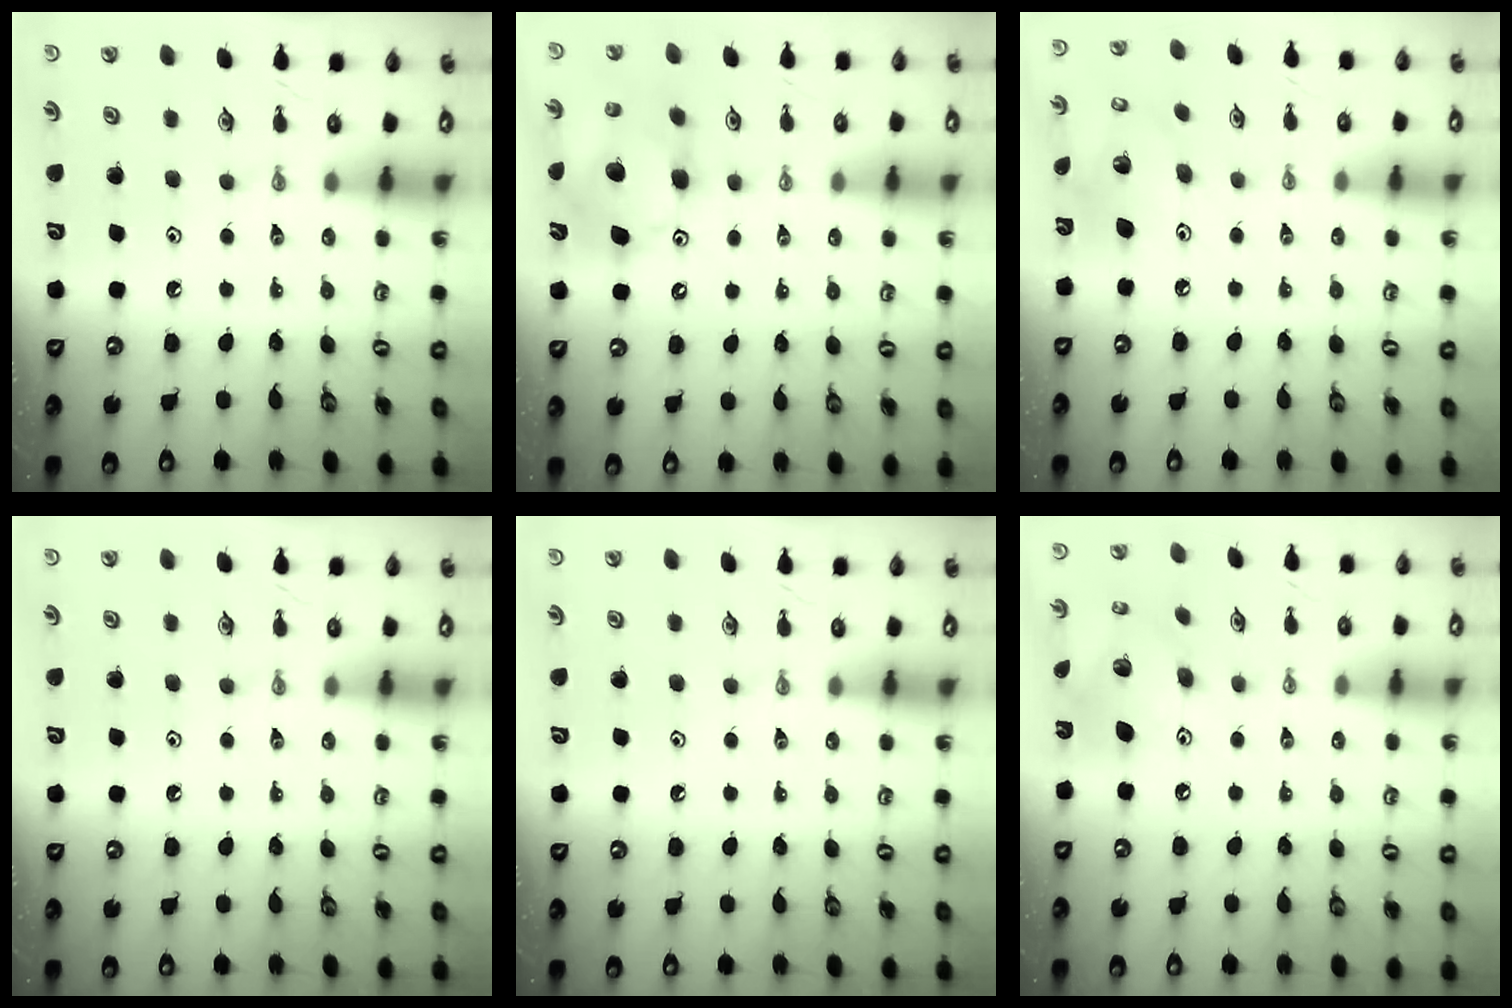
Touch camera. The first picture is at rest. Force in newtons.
{"total": 11.9, "press": 11.8, "slide": 1.4}
{"total": 11.6, "press": 11.3, "slide": 2.5}
{"total": 0.0}
{"total": 0.0}
{"total": 13.4, "press": 13.3, "slide": 1.2}